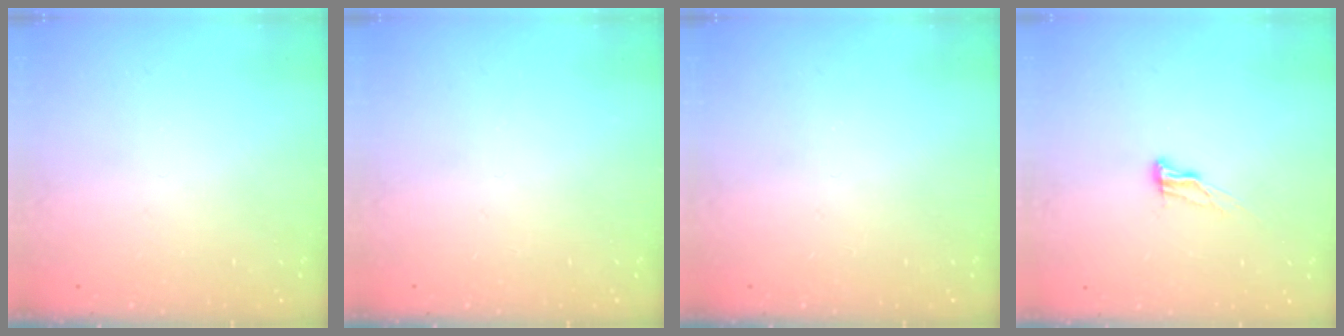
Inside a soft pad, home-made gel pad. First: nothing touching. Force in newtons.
{"total": 0.0}
{"total": 0.0}
{"total": 6.5, "press": 6.5, "slide": 0.7}